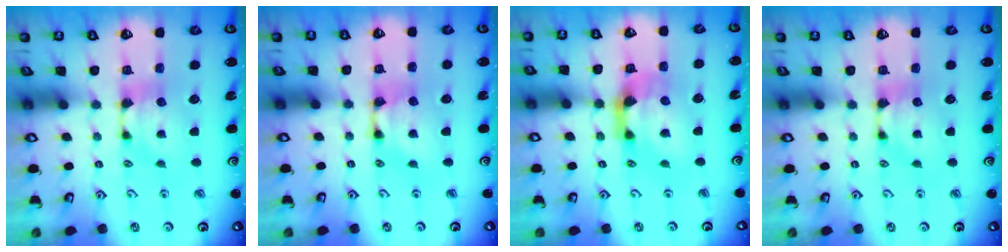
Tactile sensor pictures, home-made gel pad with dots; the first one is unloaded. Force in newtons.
{"total": 2.3, "press": 2.3, "slide": 0.0}
{"total": 5.2, "press": 4.7, "slide": 2.2}
{"total": 0.0}